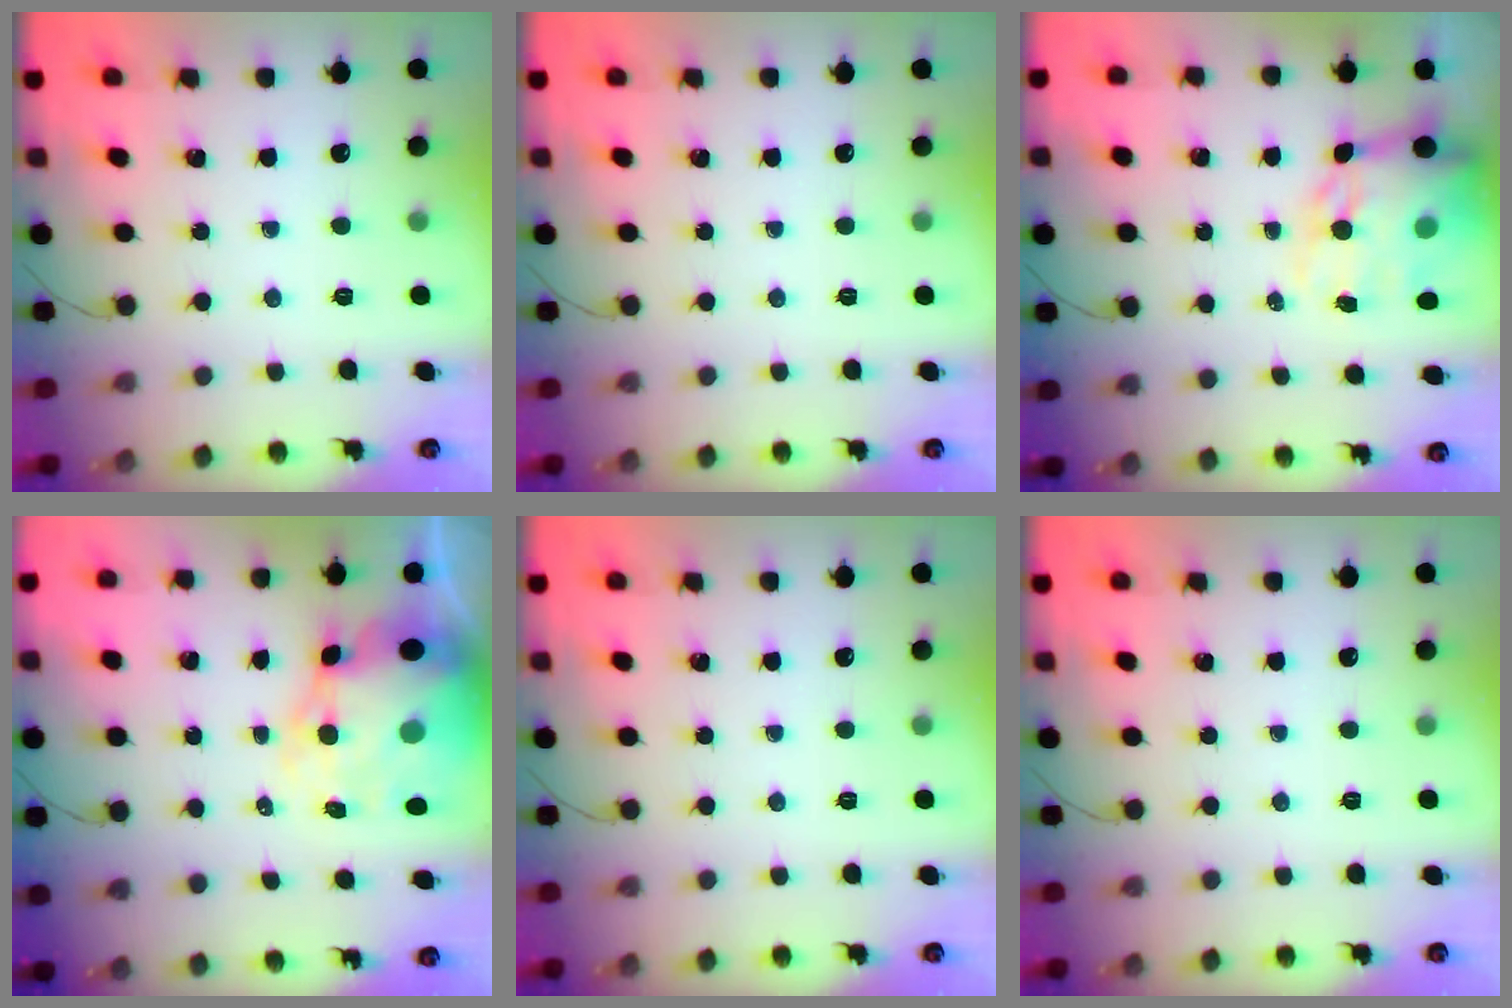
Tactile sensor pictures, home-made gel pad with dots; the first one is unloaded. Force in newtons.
{"total": 0.0}
{"total": 17.6, "press": 17.1, "slide": 4.4}
{"total": 15.2, "press": 14.7, "slide": 4.0}
{"total": 0.0}
{"total": 0.0}